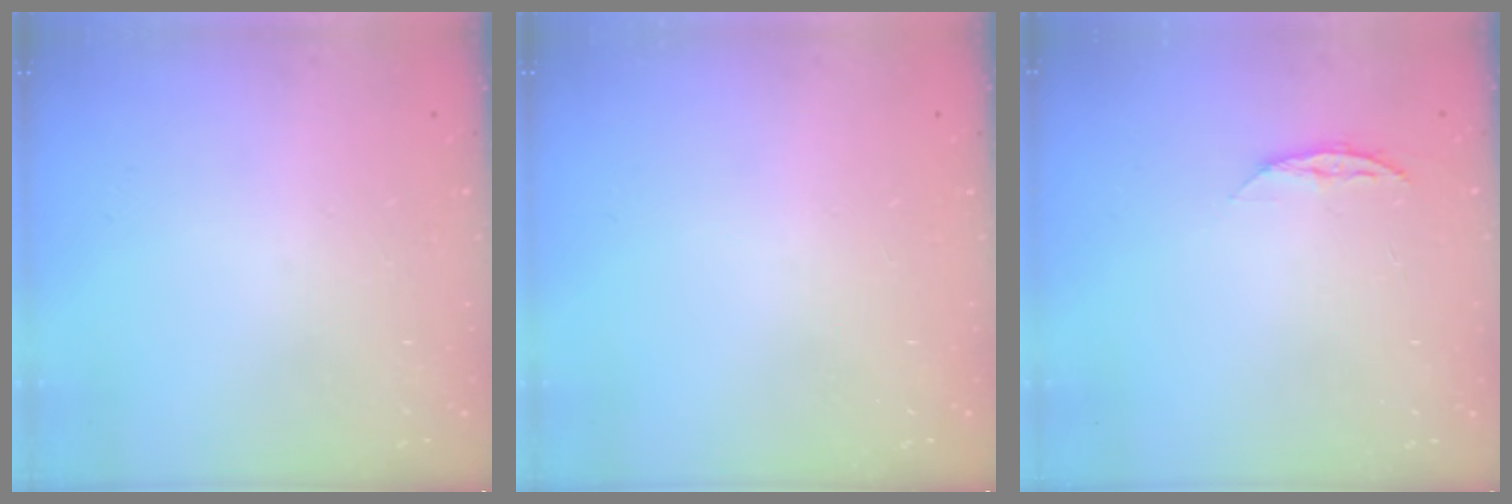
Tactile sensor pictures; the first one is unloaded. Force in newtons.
{"total": 0.0}
{"total": 5.1, "press": 5.1, "slide": 0.7}